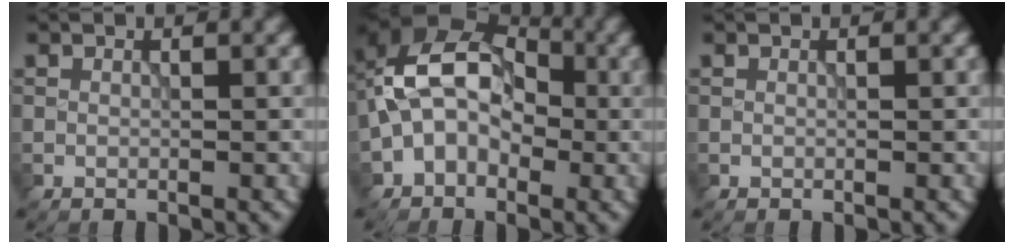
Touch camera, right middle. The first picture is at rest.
{"total": 10.7, "force": [0.0, 7.5, 7.7], "torque": [-0.107, 0.038, -0.029]}
{"total": 0.0}